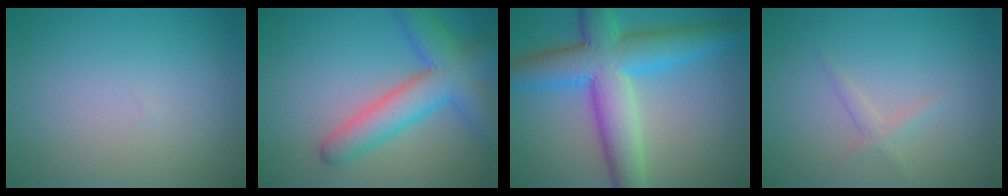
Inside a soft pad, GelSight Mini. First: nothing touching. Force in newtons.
{"total": 6.7, "press": 6.7, "slide": 0.2}
{"total": 9.6, "press": 9.6, "slide": 0.2}
{"total": 1.2, "press": 1.2, "slide": 0.1}